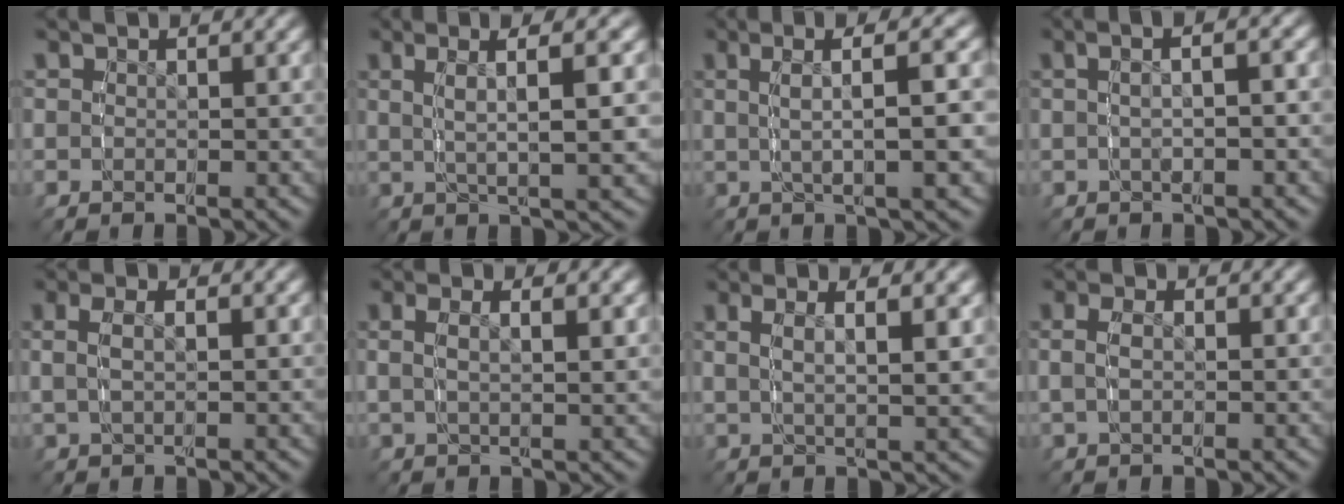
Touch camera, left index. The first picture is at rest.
{"total": 5.2, "force": [1.7, 0.5, 4.9], "torque": [-0.070, 0.014, 0.030]}
{"total": 5.1, "force": [1.3, 0.5, 4.9], "torque": [-0.073, 0.014, 0.021]}
{"total": 2.9, "force": [0.2, 0.9, 2.7], "torque": [-0.034, 0.016, -0.003]}
{"total": 2.4, "force": [0.5, 1.2, 2.0], "torque": [-0.045, 0.004, 0.009]}
{"total": 2.7, "force": [0.9, 1.0, 2.4], "torque": [-0.050, 0.002, 0.016]}
{"total": 3.9, "force": [1.6, 1.1, 3.4], "torque": [-0.059, 0.003, 0.027]}
{"total": 1.9, "force": [0.2, 1.1, 1.5], "torque": [-0.040, 0.001, 0.004]}